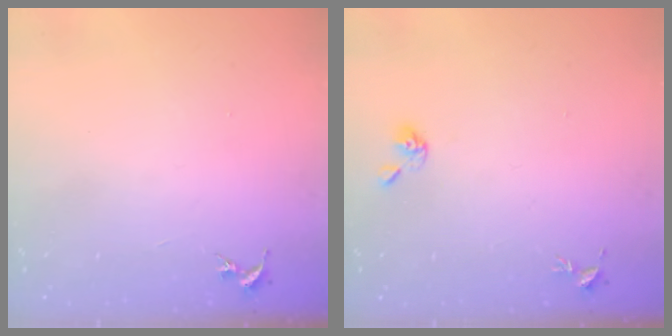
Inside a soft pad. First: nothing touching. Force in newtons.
{"total": 5.2, "press": 5.1, "slide": 0.7}